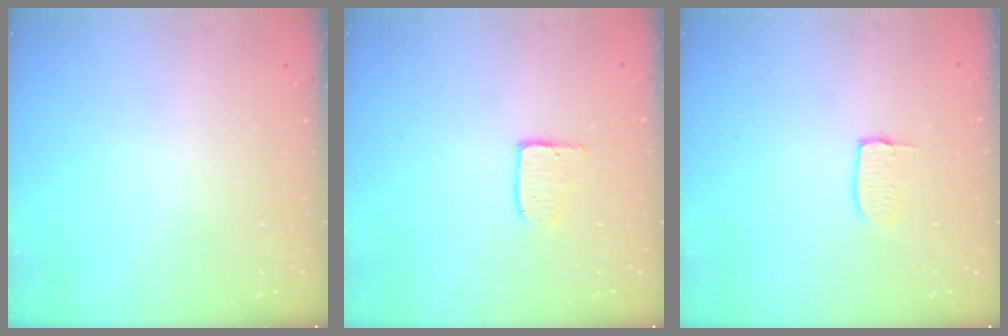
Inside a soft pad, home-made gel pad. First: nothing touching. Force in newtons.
{"total": 3.9, "press": 3.9, "slide": 0.4}
{"total": 4.9, "press": 4.8, "slide": 0.4}